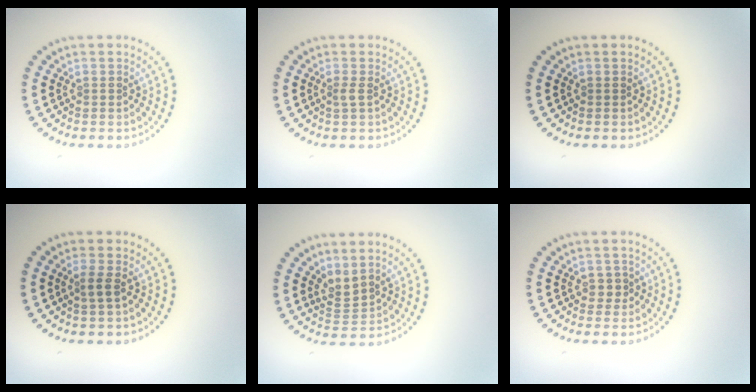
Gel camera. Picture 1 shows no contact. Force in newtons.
{"total": 0.9, "press": 0.6, "slide": 0.7}
{"total": 0.0}
{"total": 1.2, "press": 1.1, "slide": 0.6}
{"total": 2.2, "press": 1.5, "slide": 1.6}
{"total": 1.0, "press": 0.9, "slide": 0.5}